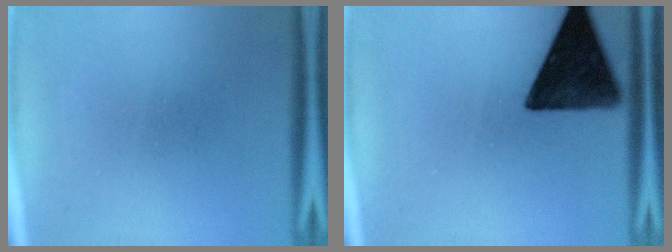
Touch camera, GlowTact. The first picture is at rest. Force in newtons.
{"total": 15.0}